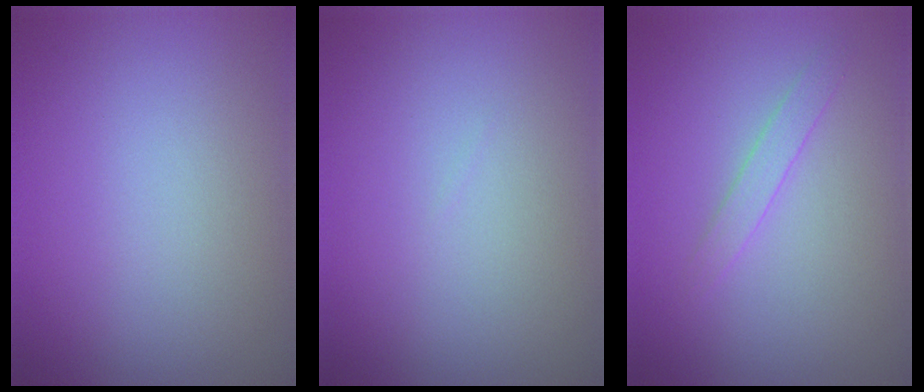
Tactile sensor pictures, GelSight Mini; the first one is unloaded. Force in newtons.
{"total": 0.0}
{"total": 1.2, "press": 1.2, "slide": 0.0}